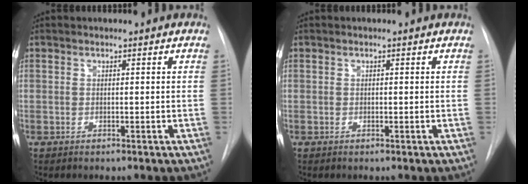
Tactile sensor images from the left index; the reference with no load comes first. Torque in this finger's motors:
{"motor_torque": [-0.27, -0.06, 0.00, -0.01]}